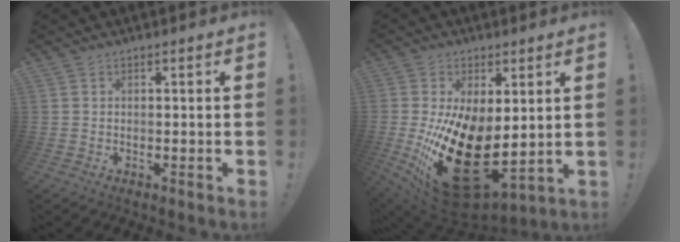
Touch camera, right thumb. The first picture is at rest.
{"total": 24.3, "force": [-3.4, 13.8, 19.7], "torque": [-0.339, -0.008, -0.030]}